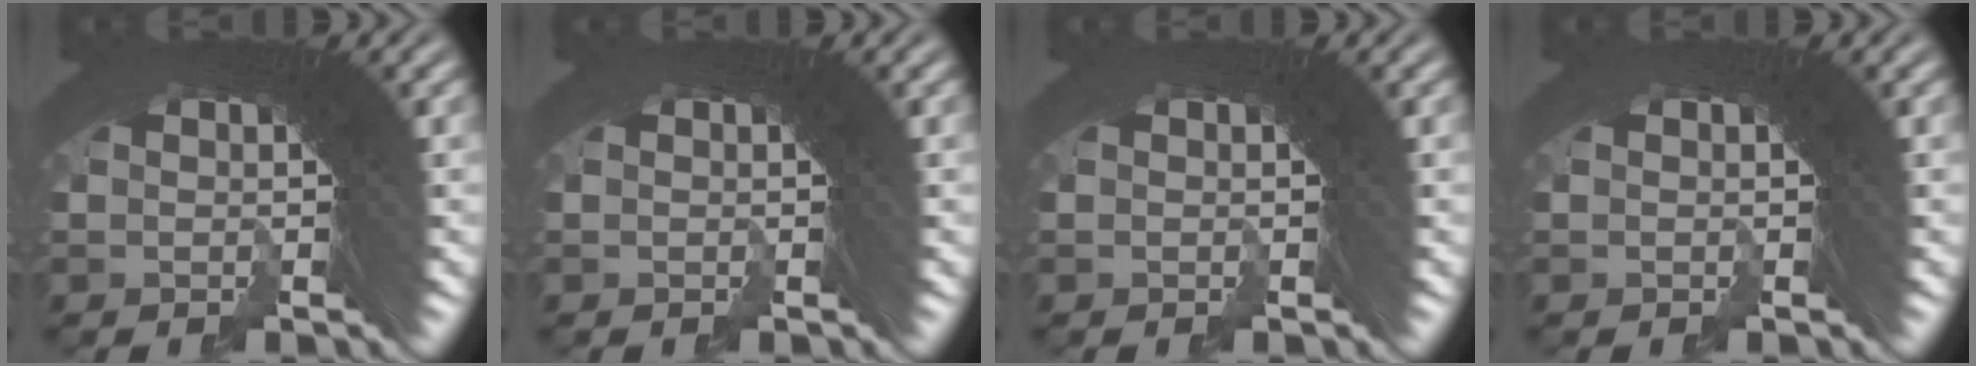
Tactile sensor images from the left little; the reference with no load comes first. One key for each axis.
{"total": 0.0}
{"total": 0.0}
{"total": 0.0}